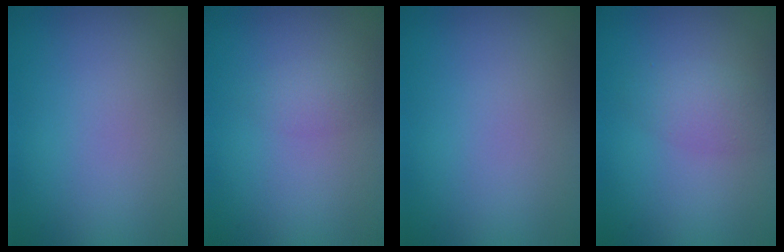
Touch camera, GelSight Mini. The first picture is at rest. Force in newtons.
{"total": 1.2, "press": 1.2, "slide": 0.0}
{"total": 0.0}
{"total": 2.2, "press": 2.2, "slide": 0.1}